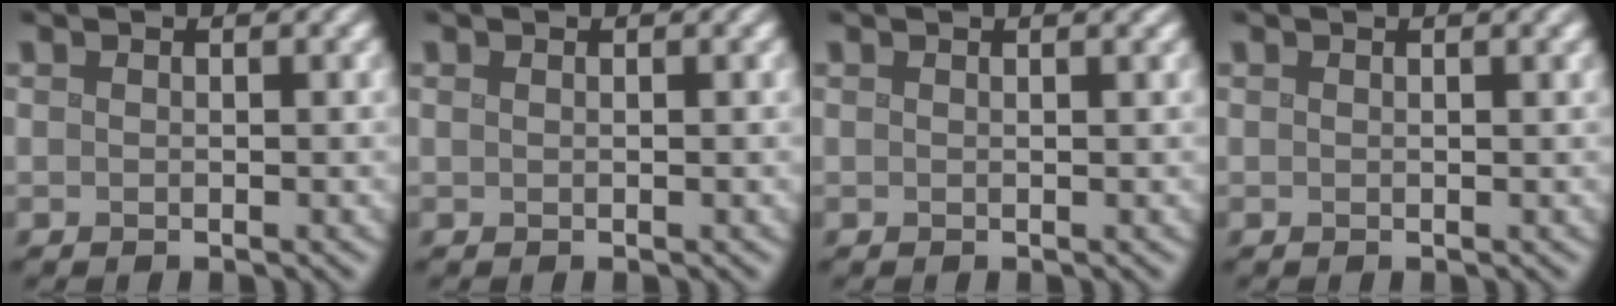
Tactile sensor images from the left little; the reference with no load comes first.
{"total": 0.0}
{"total": 1.8, "force": [1.1, 0.8, 1.2], "torque": [0.000, 0.011, -0.002]}
{"total": 1.3, "force": [0.8, 0.5, 1.0], "torque": [-0.007, 0.005, 0.003]}